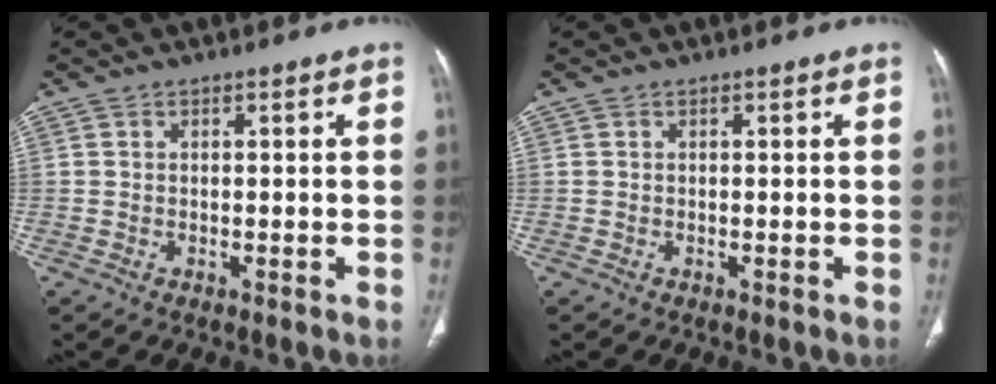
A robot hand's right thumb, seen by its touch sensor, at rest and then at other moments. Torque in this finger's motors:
{"motor_torque": [0.04, 0.00, 0.00, -0.03, 0.04]}